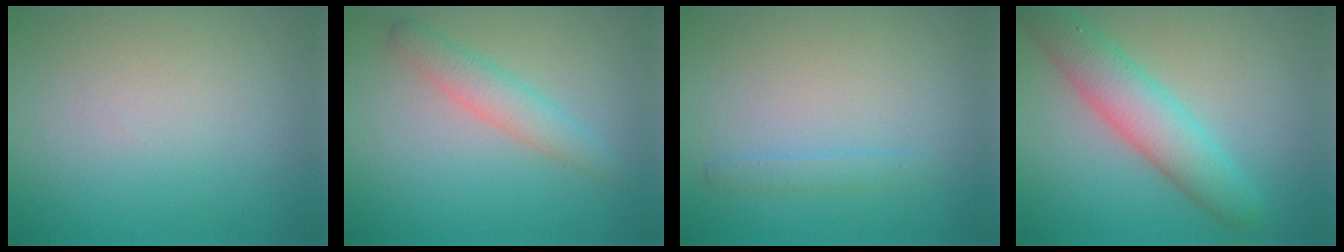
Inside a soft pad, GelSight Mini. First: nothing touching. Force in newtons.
{"total": 2.7, "press": 2.7, "slide": 0.0}
{"total": 1.1, "press": 1.1, "slide": 0.0}
{"total": 5.7, "press": 5.7, "slide": 0.1}